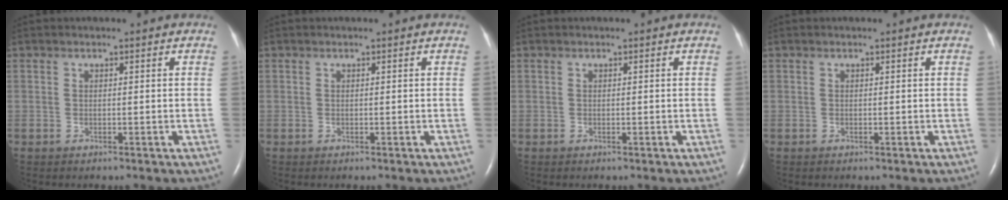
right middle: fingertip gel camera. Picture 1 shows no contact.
{"total": 0.0}
{"total": 0.0}
{"total": 0.0}